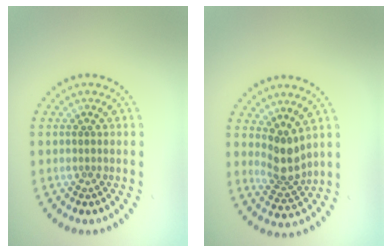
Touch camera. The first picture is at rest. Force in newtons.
{"total": 2.9, "press": 2.1, "slide": 1.9}